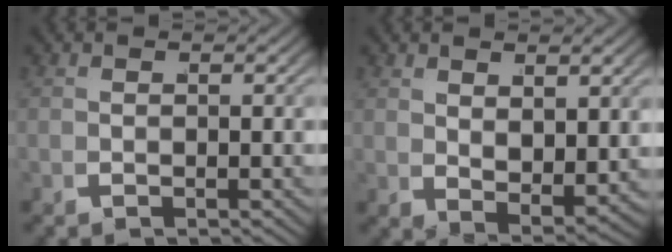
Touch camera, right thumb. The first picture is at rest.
{"total": 3.0, "force": [1.8, 1.0, 2.2], "torque": [-0.038, -0.006, 0.044]}